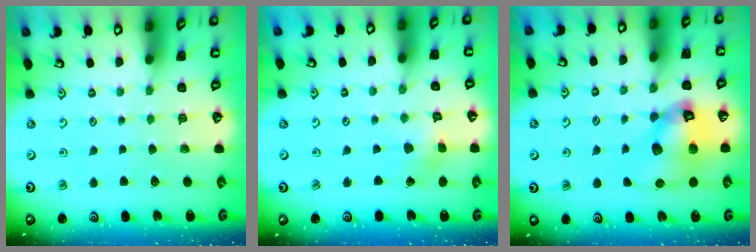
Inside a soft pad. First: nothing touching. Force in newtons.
{"total": 2.1, "press": 2.1, "slide": 0.3}
{"total": 14.0, "press": 13.9, "slide": 2.0}